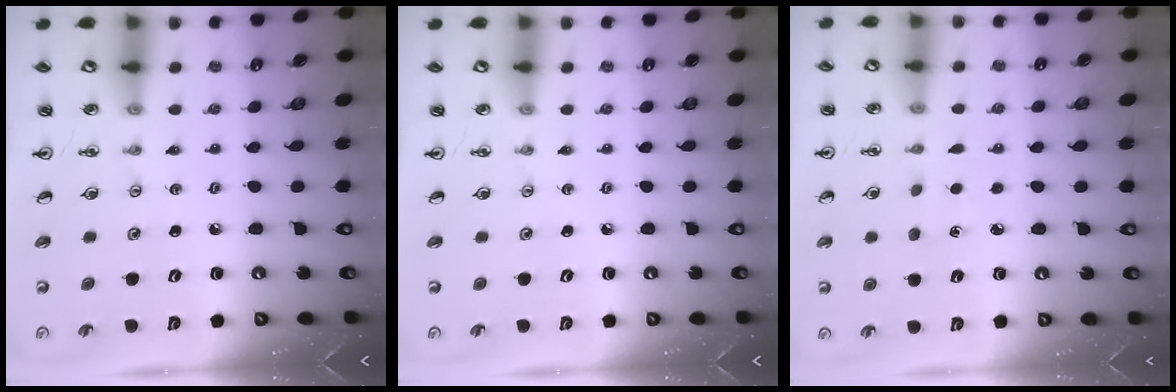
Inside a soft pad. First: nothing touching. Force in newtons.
{"total": 0.0}
{"total": 2.4, "press": 2.4, "slide": 0.3}